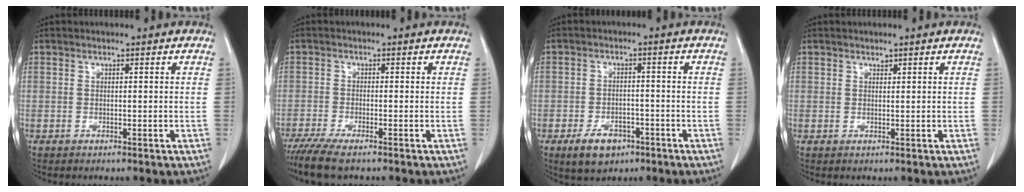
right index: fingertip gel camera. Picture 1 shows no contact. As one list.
[{"total": 6.0, "force": [-4.2, 1.5, 4.0], "torque": [-0.081, -0.013, -0.072]}, {"total": 7.0, "force": [-3.9, 4.2, 3.9], "torque": [-0.069, 0.001, -0.057]}, {"total": 1.0, "force": [0.7, 0.7, 0.4], "torque": [-0.008, 0.004, 0.014]}]